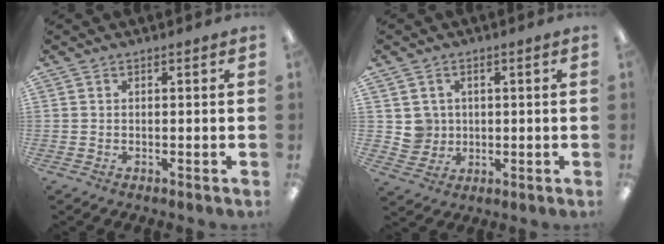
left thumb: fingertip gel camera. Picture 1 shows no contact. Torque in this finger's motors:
{"motor_torque": [-0.08, 0.10, 0.23, -0.25, 0.00]}